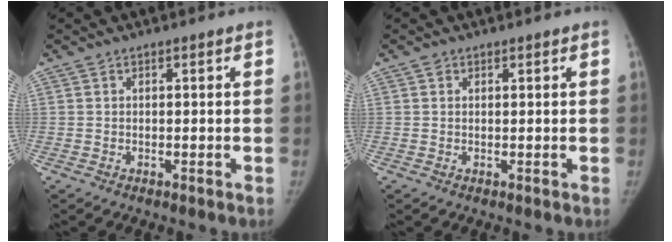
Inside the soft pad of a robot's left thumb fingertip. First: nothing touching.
{"total": 0.5, "force": [0.3, 0.4, 0.1], "torque": [0.003, -0.001, 0.003]}